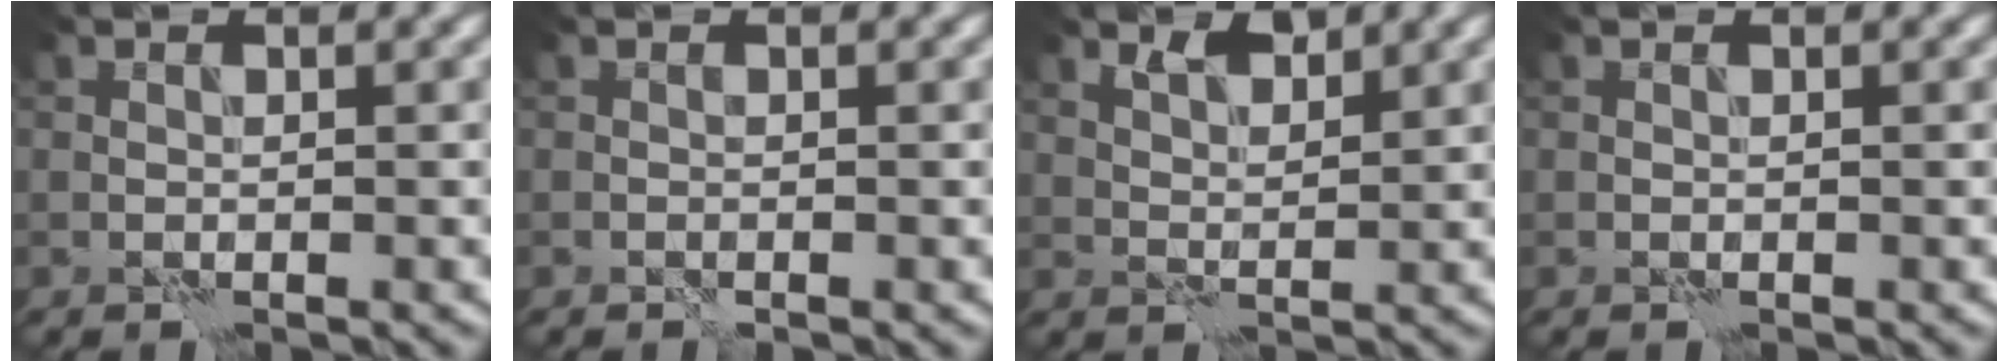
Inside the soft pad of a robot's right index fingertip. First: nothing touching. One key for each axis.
{"total": 0.0}
{"total": 2.3, "fx": 1.7, "fy": 0.8, "fz": 1.3, "tx": -0.016, "ty": -0.005, "tz": 0.035}
{"total": 0.0}